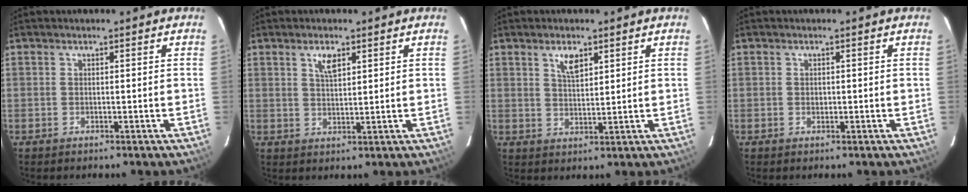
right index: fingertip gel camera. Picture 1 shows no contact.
{"total": 3.5, "force": [1.9, 1.5, 2.6], "torque": [-0.044, 0.003, 0.036]}
{"total": 4.1, "force": [2.3, 1.8, 2.8], "torque": [-0.048, 0.002, 0.043]}
{"total": 0.9, "force": [0.0, 0.8, 0.4], "torque": [-0.006, 0.001, 0.001]}